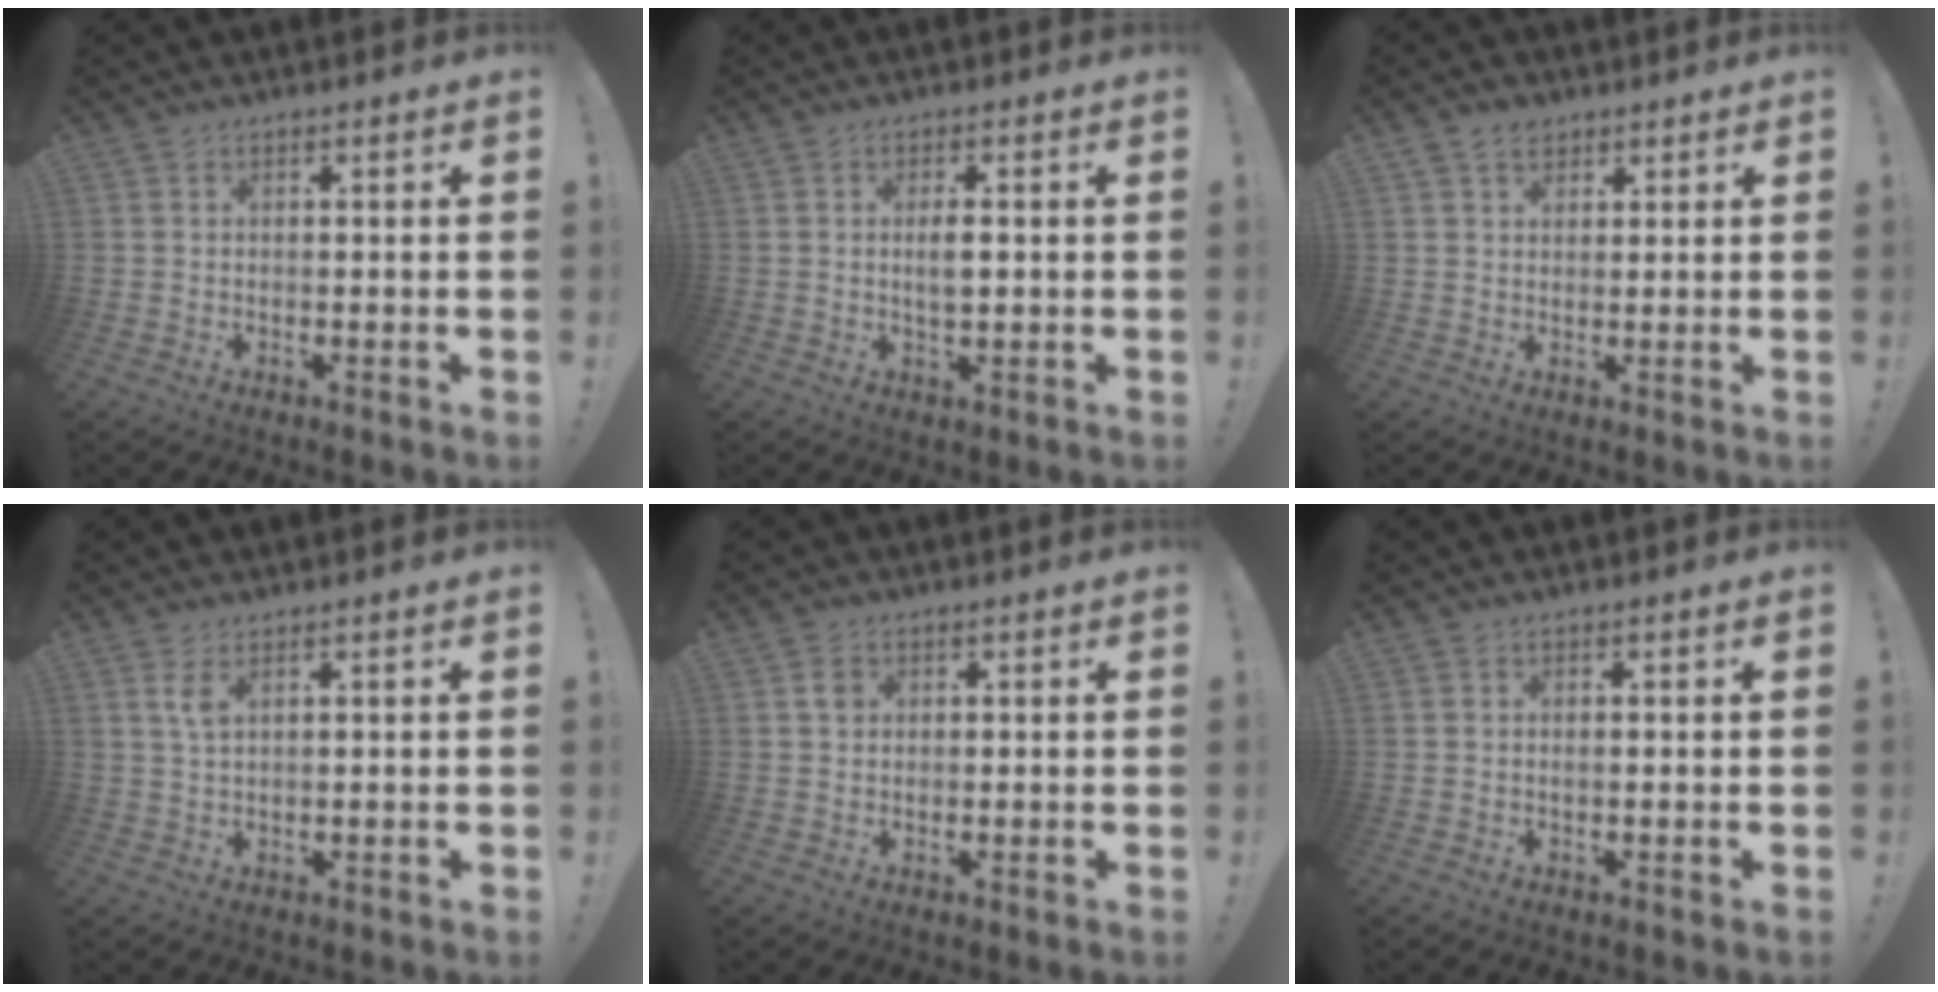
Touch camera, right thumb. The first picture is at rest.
{"total": 3.9, "force": [0.1, 1.4, 3.6], "torque": [-0.060, -0.006, -0.005]}
{"total": 4.4, "force": [2.8, 3.0, 1.6], "torque": [-0.015, -0.011, 0.050]}
{"total": 5.0, "force": [1.7, 2.1, 4.2], "torque": [-0.081, -0.003, 0.026]}
{"total": 1.8, "force": [0.6, 1.5, 0.8], "torque": [0.008, -0.006, 0.005]}
{"total": 0.0}